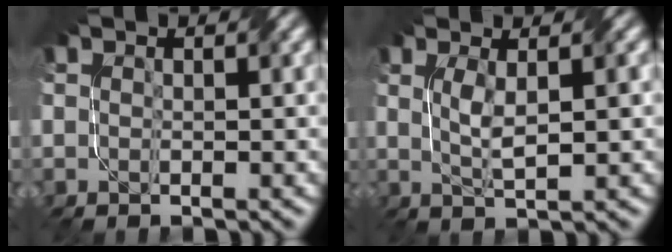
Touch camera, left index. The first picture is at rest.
{"total": 2.6, "force": [0.6, 0.5, 2.5], "torque": [-0.051, -0.003, 0.014]}